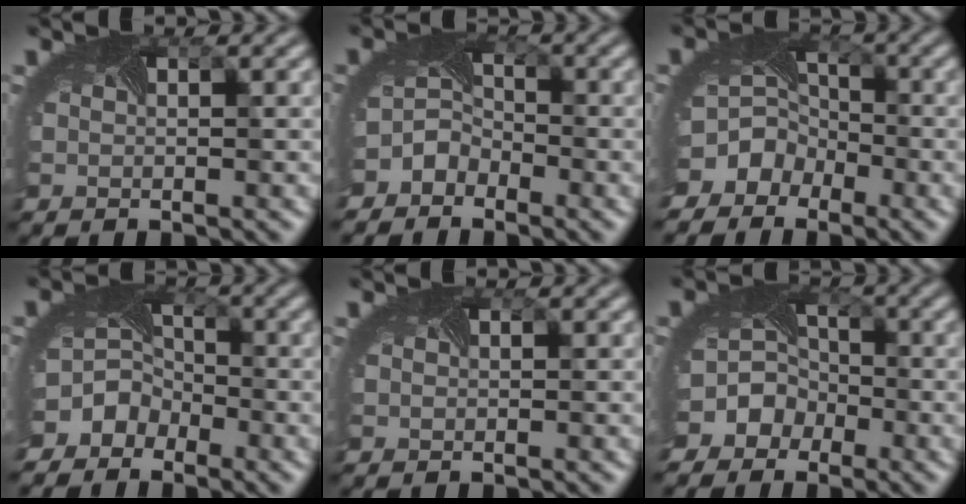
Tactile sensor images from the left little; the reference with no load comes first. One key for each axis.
{"total": 2.6, "fx": -2.1, "fy": 1.5, "fz": 0.3, "tx": -0.012, "ty": -0.004, "tz": -0.048}
{"total": 7.1, "fx": -4.0, "fy": 5.6, "fz": 1.8, "tx": -0.028, "ty": -0.017, "tz": -0.063}
{"total": 5.5, "fx": -3.5, "fy": 4.1, "fz": 1.1, "tx": 0.003, "ty": -0.005, "tz": -0.060}
{"total": 0.6, "fx": 0.2, "fy": 0.5, "fz": 0.2, "tx": -0.005, "ty": -0.004, "tz": 0.002}
{"total": 7.1, "fx": -3.4, "fy": 6.0, "fz": 1.7, "tx": -0.024, "ty": -0.009, "tz": -0.069}